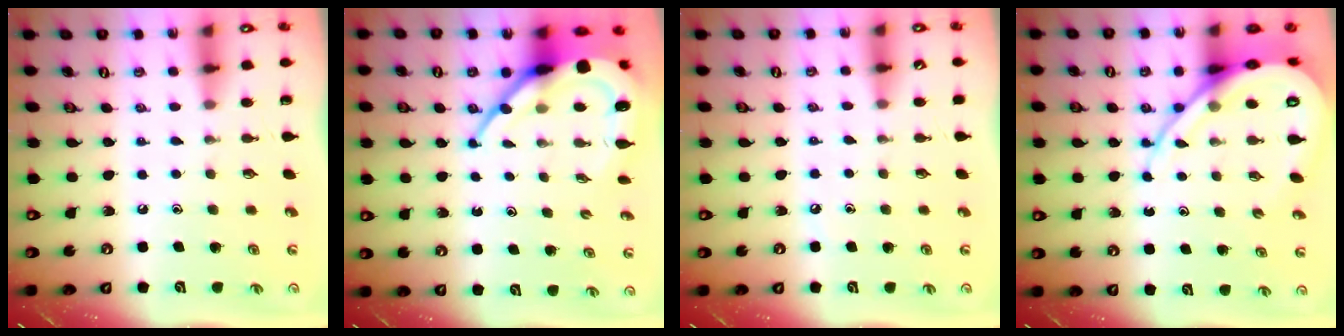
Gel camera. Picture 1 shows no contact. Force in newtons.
{"total": 13.8, "press": 13.7, "slide": 1.4}
{"total": 3.0, "press": 3.0, "slide": 0.4}
{"total": 13.4, "press": 13.3, "slide": 1.4}